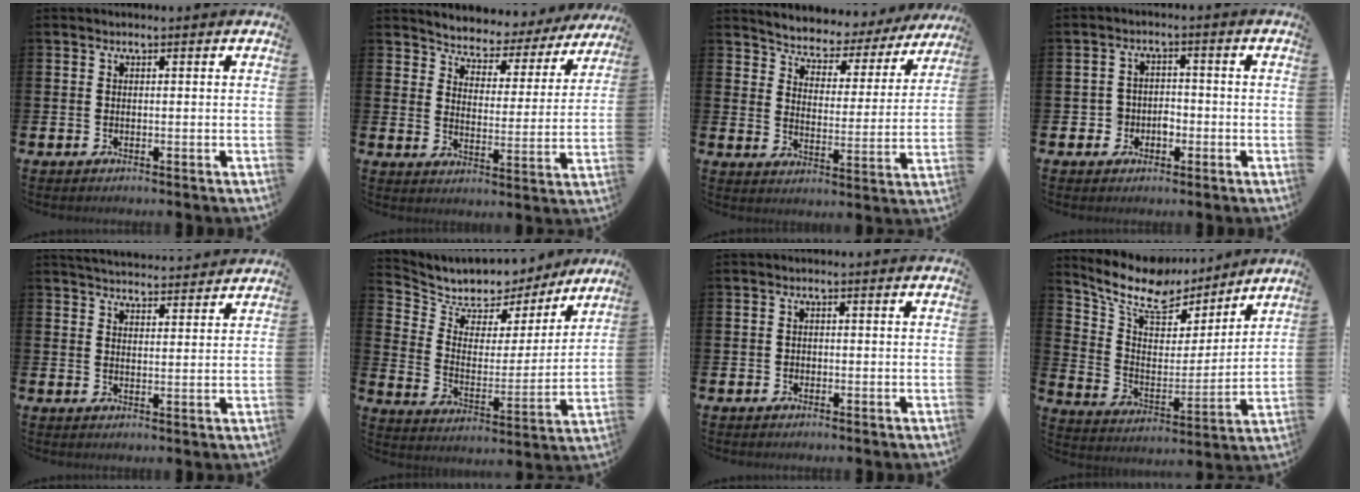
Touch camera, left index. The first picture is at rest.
{"total": 4.2, "force": [4.0, 1.4, -0.3], "torque": [-0.023, -0.040, 0.062]}
{"total": 4.5, "force": [4.3, 1.4, -0.1], "torque": [-0.028, -0.042, 0.066]}
{"total": 2.8, "force": [-1.2, 2.5, 0.5], "torque": [-0.014, 0.003, -0.030]}
{"total": 4.6, "force": [4.6, 0.4, 0.2], "torque": [-0.010, -0.030, 0.082]}
{"total": 7.6, "force": [6.7, 3.5, 0.7], "torque": [-0.063, -0.050, 0.118]}
{"total": 0.6, "force": [-0.2, 0.6, 0.1], "torque": [0.002, 0.002, -0.006]}
{"total": 11.2, "force": [9.4, 4.8, 3.7], "torque": [-0.102, -0.067, 0.162]}